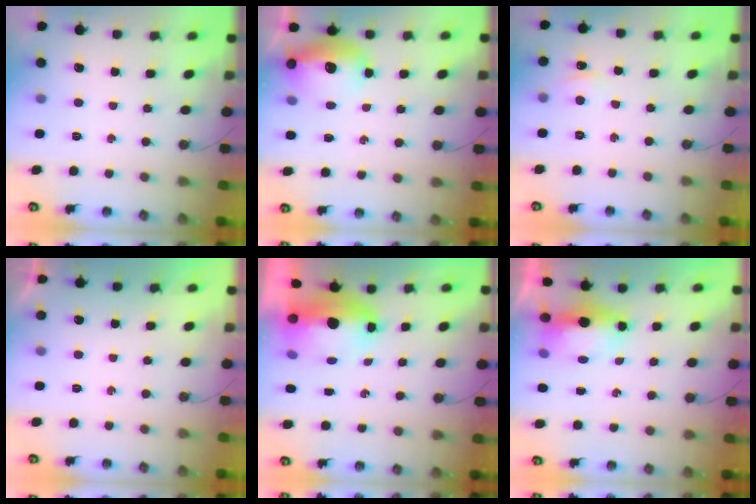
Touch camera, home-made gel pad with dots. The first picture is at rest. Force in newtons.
{"total": 14.1, "press": 14.0, "slide": 1.1}
{"total": 2.4, "press": 2.4, "slide": 0.3}
{"total": 0.0}
{"total": 8.5, "press": 8.3, "slide": 1.4}
{"total": 5.9, "press": 5.8, "slide": 0.5}